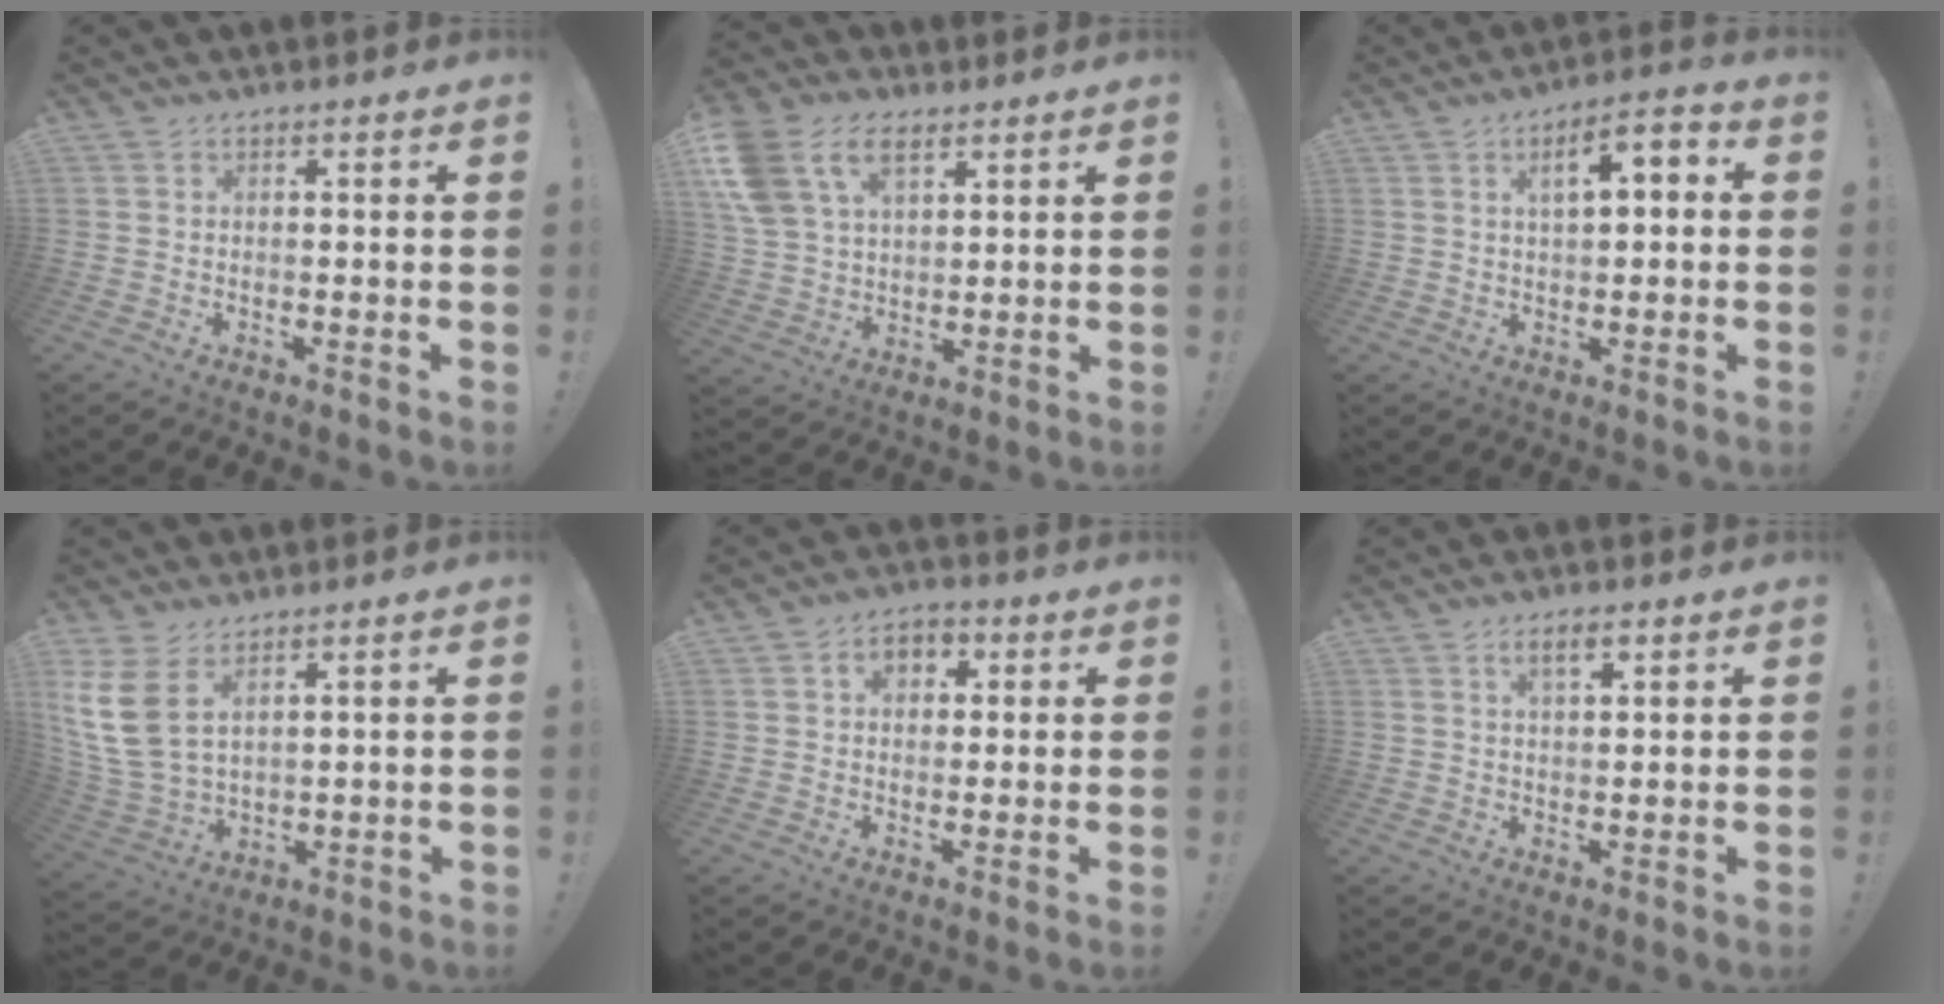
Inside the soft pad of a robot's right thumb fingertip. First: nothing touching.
{"total": 14.3, "force": [7.1, 9.1, 8.5], "torque": [-0.181, -0.019, 0.140]}
{"total": 7.4, "force": [1.5, 3.3, 6.5], "torque": [-0.097, 0.001, 0.020]}
{"total": 10.7, "force": [5.5, 5.6, 7.4], "torque": [-0.165, -0.032, 0.106]}
{"total": 6.0, "force": [1.6, 4.2, 3.9], "torque": [-0.055, 0.007, 0.026]}
{"total": 4.5, "force": [2.2, 1.7, 3.5], "torque": [-0.055, -0.002, 0.035]}